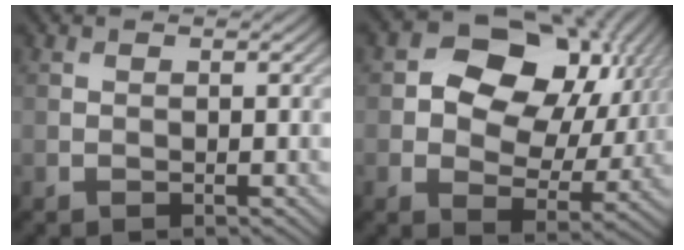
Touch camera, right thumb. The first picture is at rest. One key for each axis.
{"total": 14.2, "fx": 4.2, "fy": 10.0, "fz": 9.1, "tx": -0.139, "ty": 0.011, "tz": 0.062}